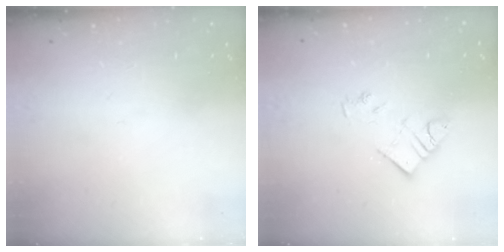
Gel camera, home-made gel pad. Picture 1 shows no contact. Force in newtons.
{"total": 7.2, "press": 7.2, "slide": 0.7}